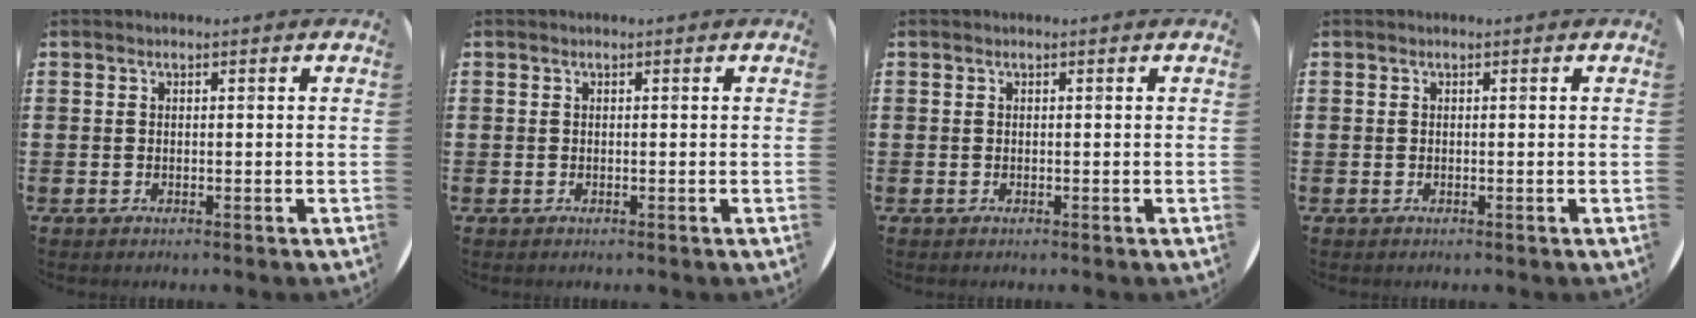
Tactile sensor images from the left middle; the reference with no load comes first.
{"total": 0.0}
{"total": 0.0}
{"total": 0.0}